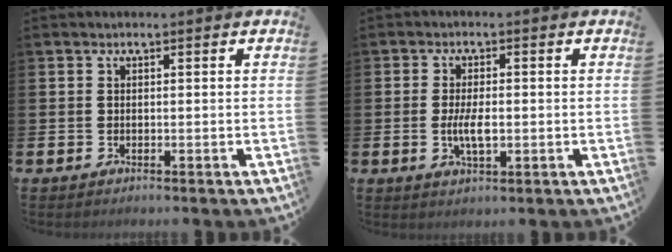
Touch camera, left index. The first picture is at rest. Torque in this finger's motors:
{"motor_torque": [0.81, 0.11, 0.11, 0.08]}